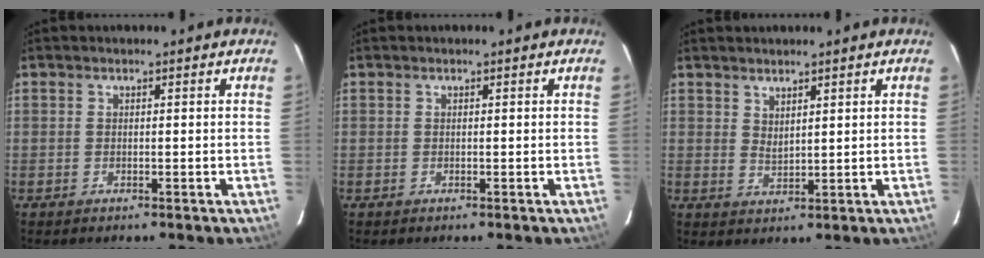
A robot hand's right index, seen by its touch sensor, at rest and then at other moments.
{"total": 0.0}
{"total": 2.5, "force": [2.1, 0.8, 1.2], "torque": [-0.020, -0.002, 0.037]}